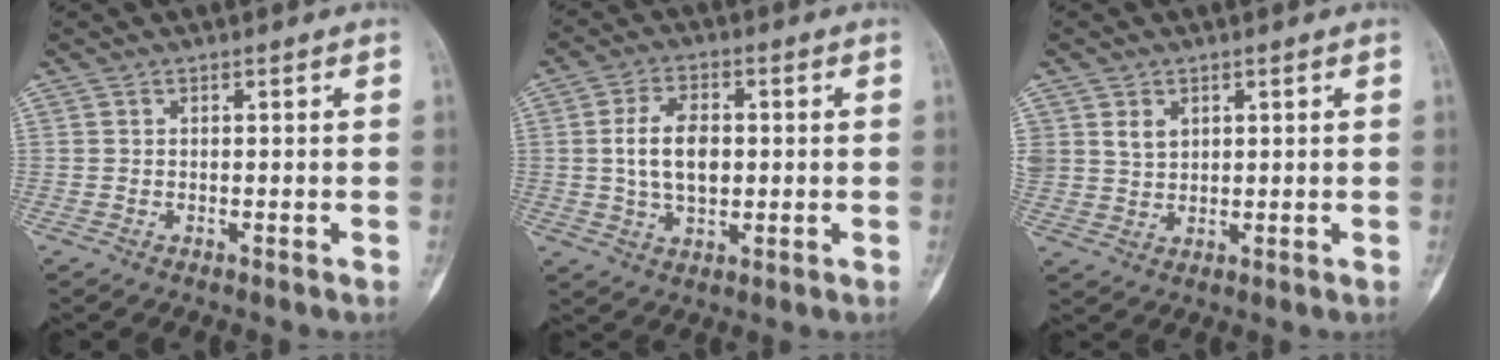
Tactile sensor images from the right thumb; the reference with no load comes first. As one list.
[{"total": 9.0, "force": [0.6, 5.4, 7.2], "torque": [-0.123, 0.003, 0.014]}, {"total": 3.9, "force": [1.8, 3.0, 1.8], "torque": [-0.020, -0.013, 0.040]}]